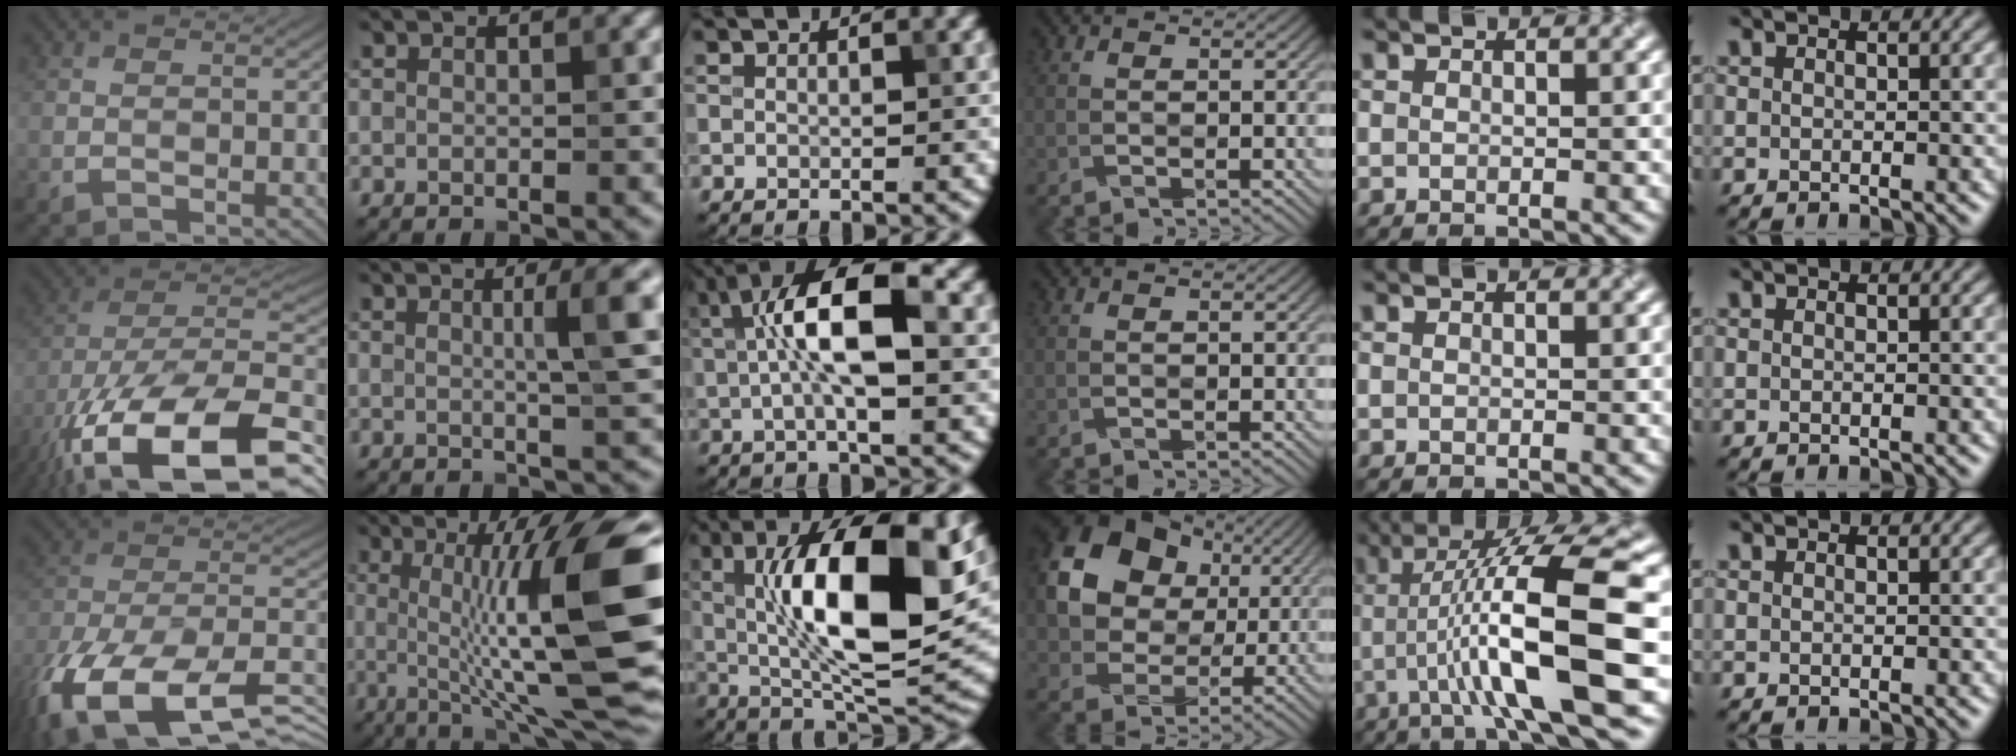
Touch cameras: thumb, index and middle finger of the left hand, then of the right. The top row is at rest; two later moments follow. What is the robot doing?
{"motion": "wrap", "object": "ribbon"}